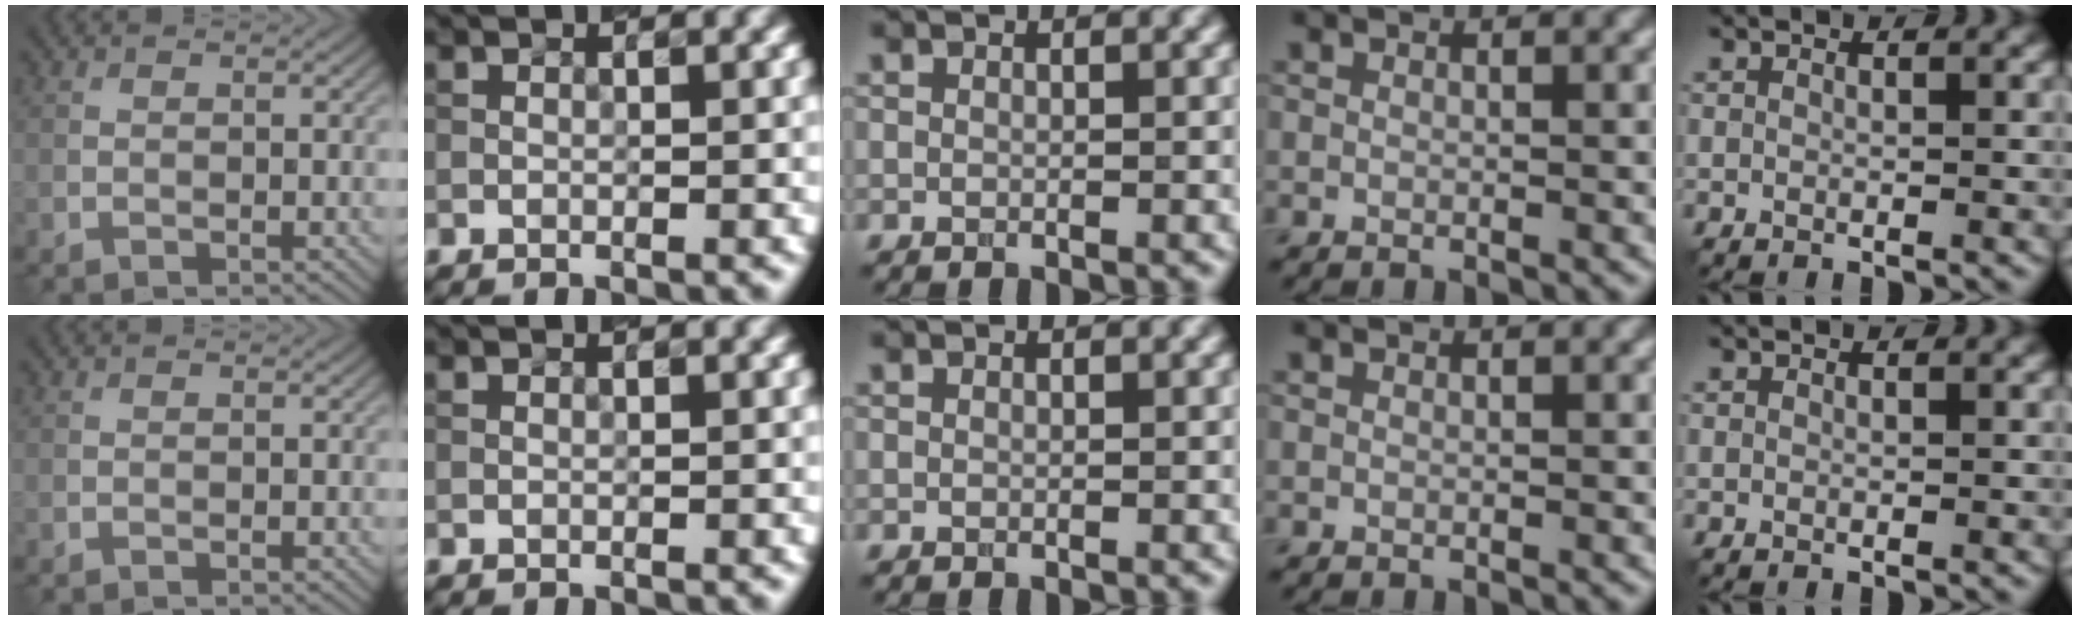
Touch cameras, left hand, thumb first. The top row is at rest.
{}